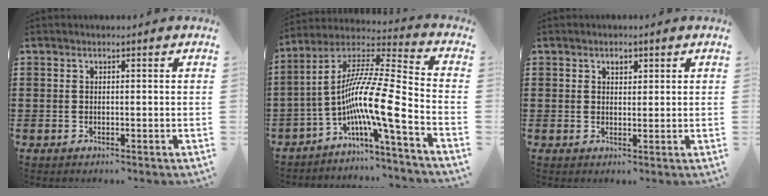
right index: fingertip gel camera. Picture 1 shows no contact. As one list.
[{"total": 12.8, "force": [-5.1, 1.2, 11.6], "torque": [-0.228, -0.024, -0.107]}, {"total": 1.4, "force": [0.8, 0.9, 0.8], "torque": [-0.009, 0.002, 0.013]}]